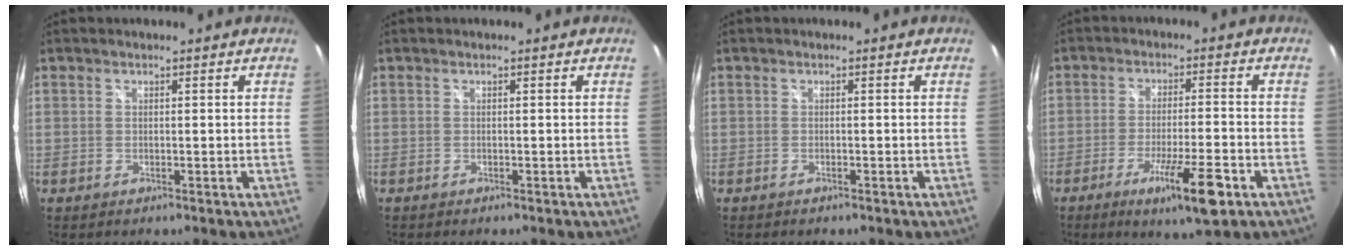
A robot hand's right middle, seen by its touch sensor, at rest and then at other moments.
{"total": 0.0}
{"total": 0.6, "force": [-0.6, 0.2, 0.2], "torque": [-0.004, -0.002, -0.011]}
{"total": 10.4, "force": [-5.6, 0.9, 8.6], "torque": [-0.163, -0.026, -0.093]}